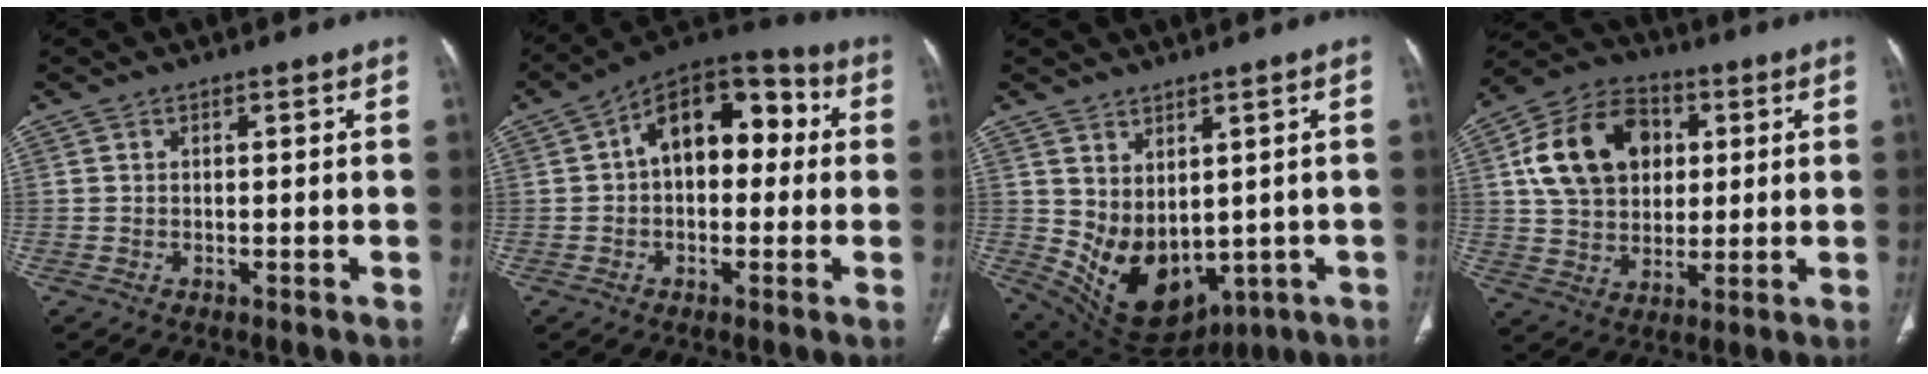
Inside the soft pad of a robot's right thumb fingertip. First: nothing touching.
{"total": 14.7, "force": [1.8, 9.0, 11.4], "torque": [-0.129, 0.045, 0.014]}
{"total": 14.0, "force": [-0.1, 9.5, 10.2], "torque": [-0.157, -0.019, 0.043]}
{"total": 16.9, "force": [4.1, 12.7, 10.4], "torque": [-0.162, 0.010, 0.070]}